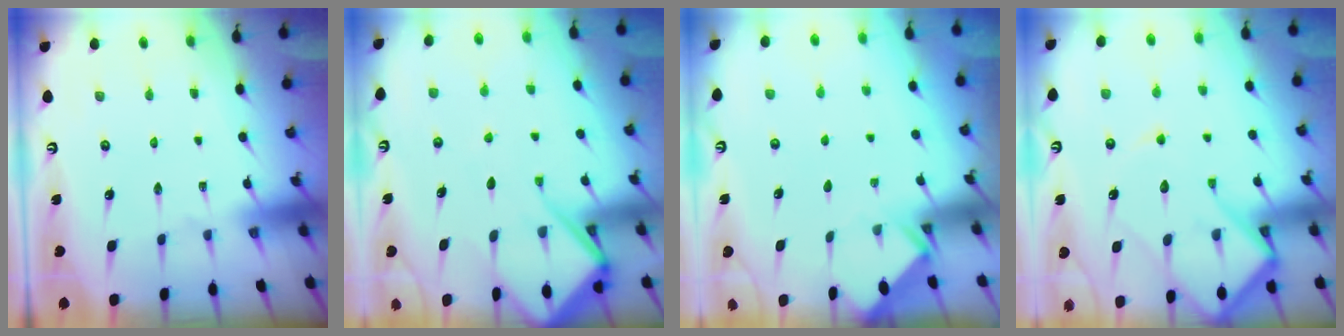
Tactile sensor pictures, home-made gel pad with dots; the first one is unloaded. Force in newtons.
{"total": 10.4, "press": 10.3, "slide": 0.8}
{"total": 4.2, "press": 4.2, "slide": 0.3}
{"total": 14.4, "press": 14.3, "slide": 1.4}